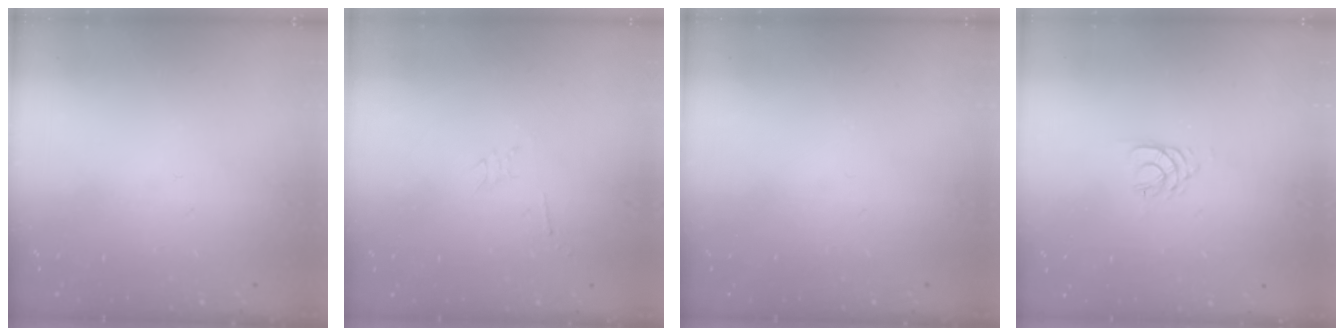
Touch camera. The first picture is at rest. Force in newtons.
{"total": 2.3, "press": 2.3, "slide": 0.4}
{"total": 0.0}
{"total": 3.0, "press": 2.9, "slide": 0.4}